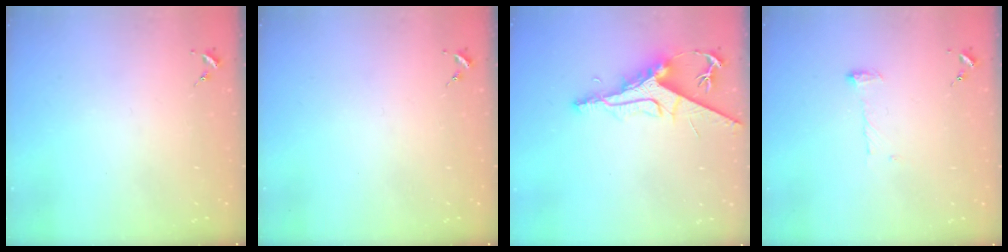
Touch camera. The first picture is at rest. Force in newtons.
{"total": 0.0}
{"total": 10.5, "press": 10.4, "slide": 1.1}
{"total": 6.6, "press": 6.6, "slide": 0.3}